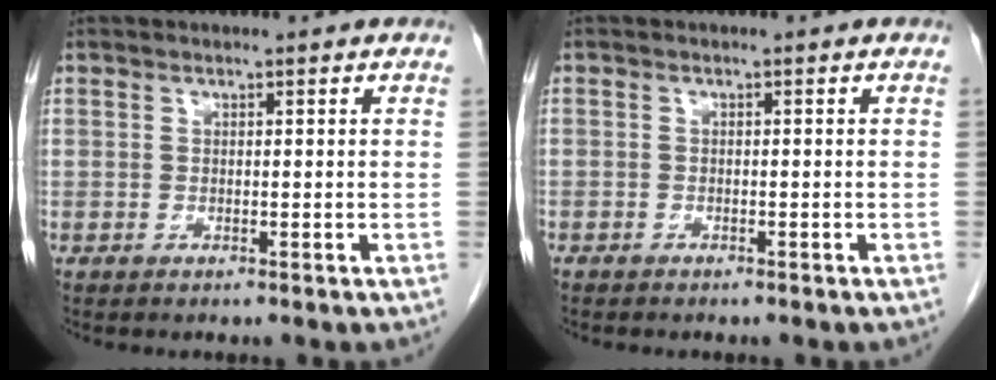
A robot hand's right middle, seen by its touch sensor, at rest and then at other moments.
{"total": 1.0, "force": [-0.8, 0.5, 0.3], "torque": [-0.006, 0.002, -0.012]}